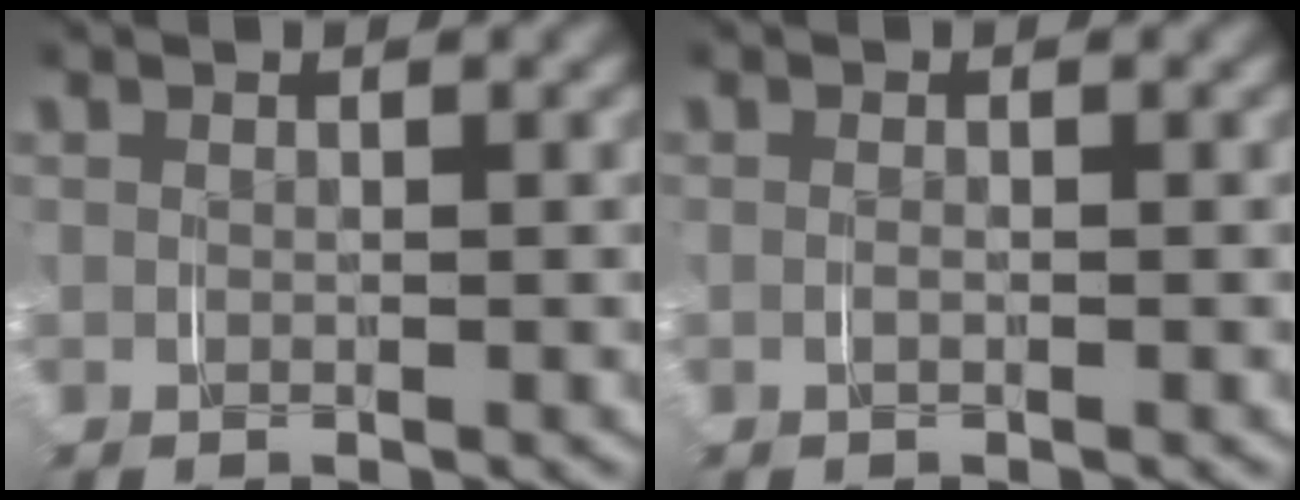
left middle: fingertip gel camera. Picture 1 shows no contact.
{"total": 0.6, "force": [-0.1, -0.5, -0.3], "torque": [0.006, -0.001, -0.002]}